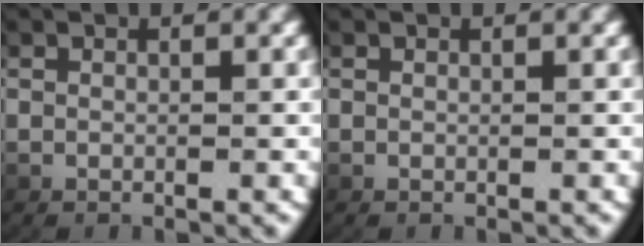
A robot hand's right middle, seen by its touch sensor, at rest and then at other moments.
{"total": 0.0}